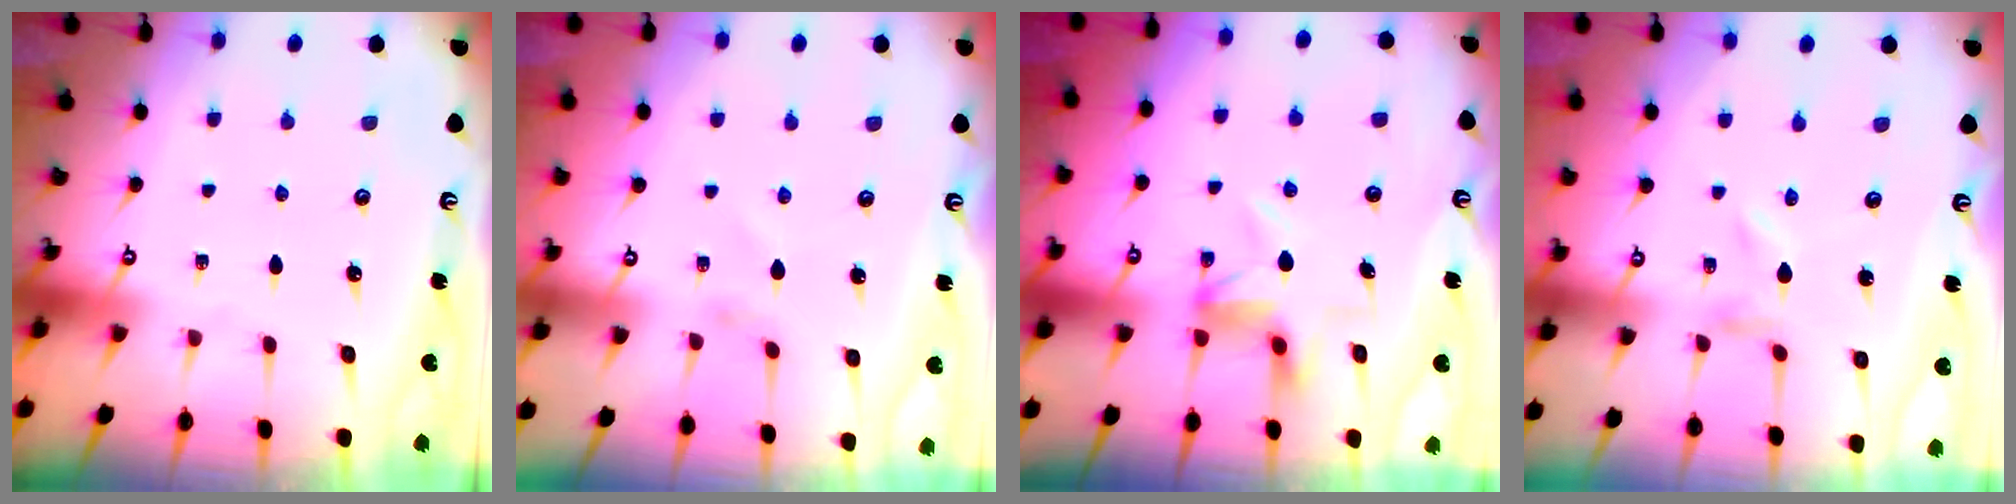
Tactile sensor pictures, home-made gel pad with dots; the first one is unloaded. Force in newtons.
{"total": 1.2, "press": 1.1, "slide": 0.4}
{"total": 4.5, "press": 4.5, "slide": 0.1}
{"total": 0.0}